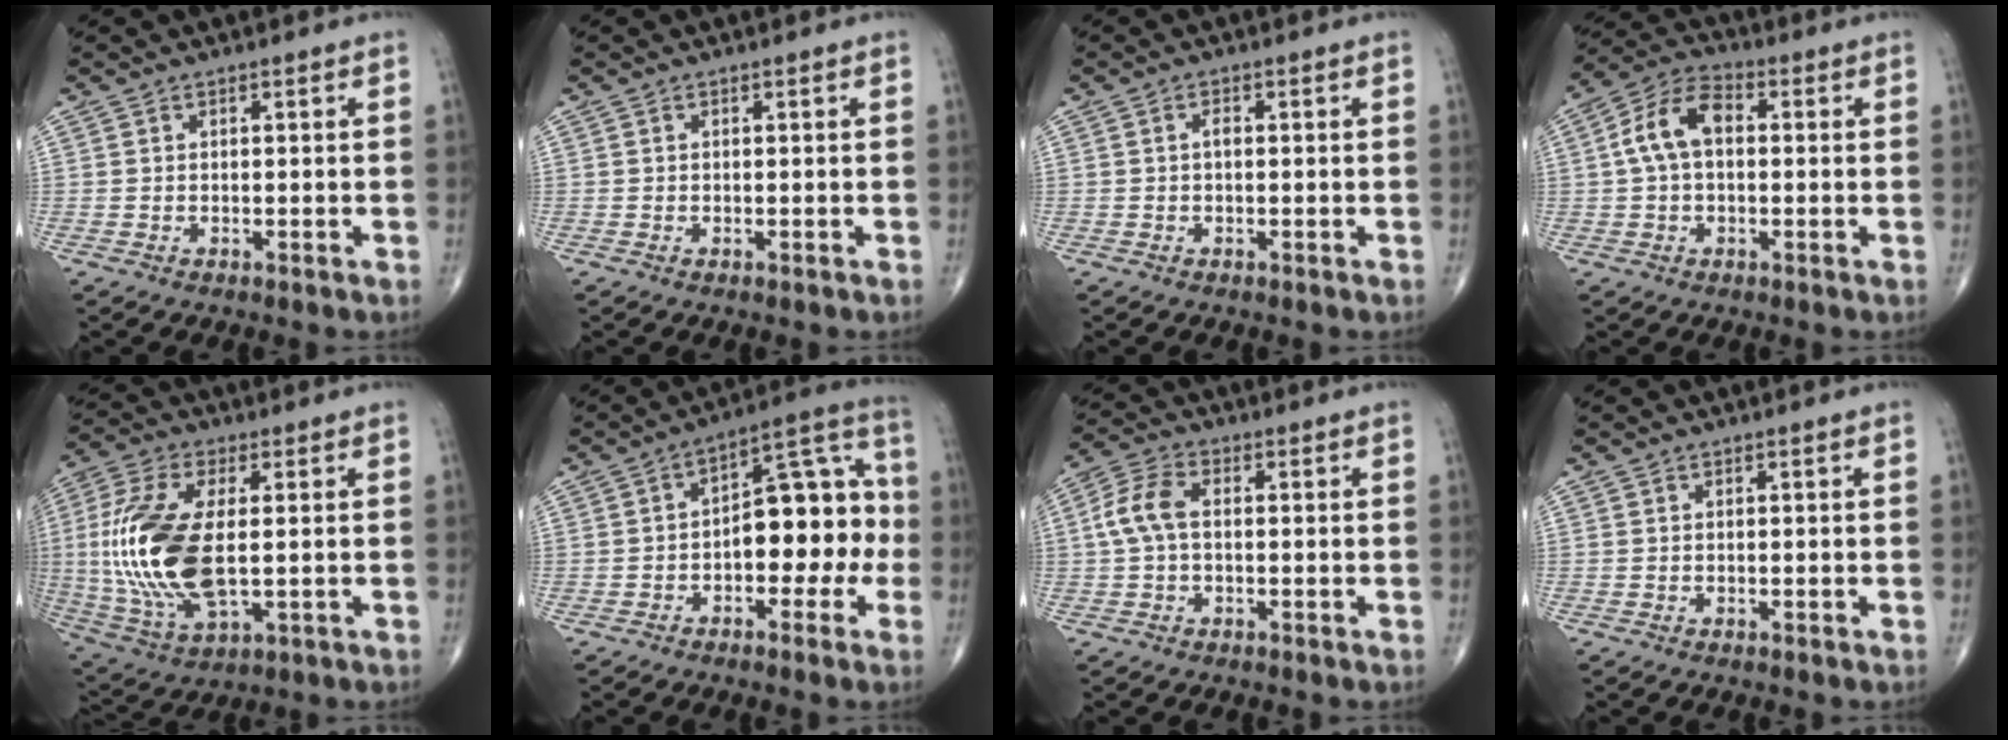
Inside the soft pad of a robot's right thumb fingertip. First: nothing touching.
{"total": 0.0}
{"total": 1.0, "force": [-0.1, 0.5, 0.9], "torque": [-0.012, 0.002, -0.004]}
{"total": 9.0, "force": [0.8, 5.5, 7.1], "torque": [-0.136, 0.030, 0.009]}
{"total": 19.6, "force": [0.2, 9.0, 17.4], "torque": [-0.389, -0.012, 0.010]}
{"total": 13.9, "force": [-2.1, 7.5, 11.4], "torque": [-0.115, 0.051, -0.038]}
{"total": 6.6, "force": [0.3, 3.9, 5.3], "torque": [-0.120, 0.021, 0.000]}
{"total": 0.0}